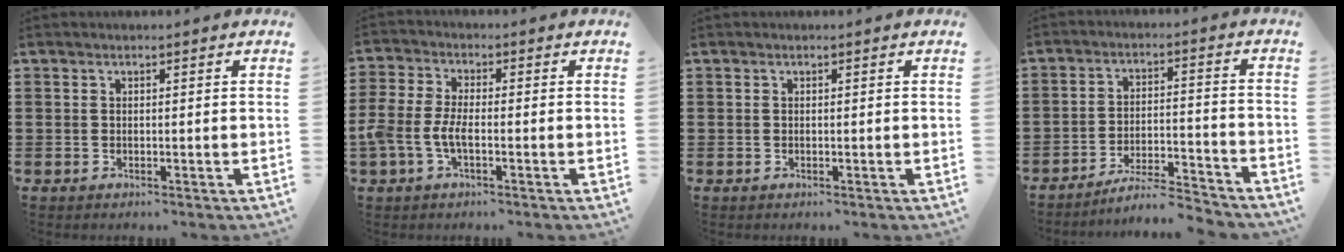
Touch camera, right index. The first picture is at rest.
{"total": 4.6, "force": [-1.8, 1.9, 3.8], "torque": [-0.100, -0.005, -0.041]}
{"total": 0.0}
{"total": 6.4, "force": [-5.9, 0.3, 2.4], "torque": [-0.044, -0.002, -0.113]}